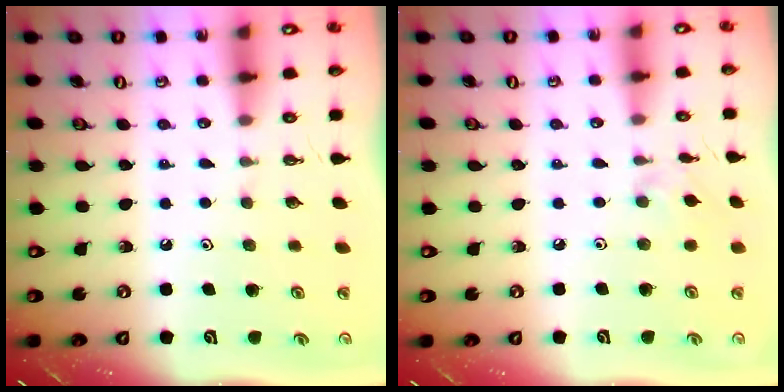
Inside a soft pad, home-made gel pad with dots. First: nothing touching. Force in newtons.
{"total": 1.8, "press": 1.7, "slide": 0.5}